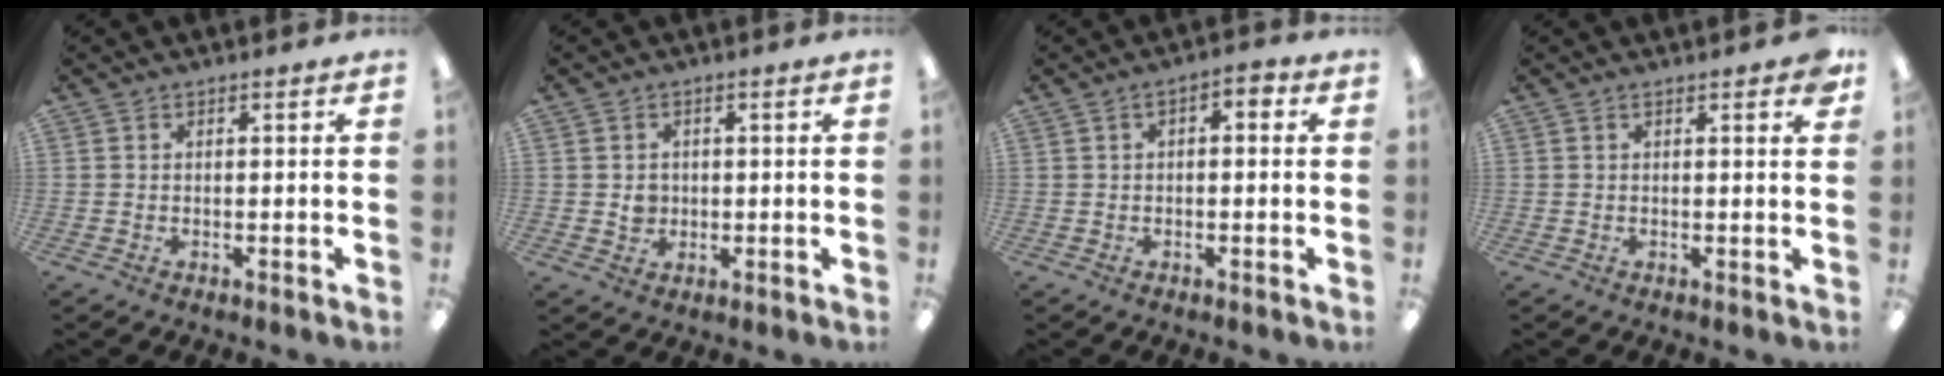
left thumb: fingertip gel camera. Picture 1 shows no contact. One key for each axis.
{"total": 3.2, "fx": 0.1, "fy": 3.0, "fz": 1.1, "tx": -0.008, "ty": 0.000, "tz": -0.003}
{"total": 2.5, "fx": -0.7, "fy": 1.5, "fz": 1.9, "tx": -0.032, "ty": 0.011, "tz": -0.014}
{"total": 1.9, "fx": 1.1, "fy": 0.5, "fz": 1.4, "tx": -0.006, "ty": -0.006, "tz": 0.014}